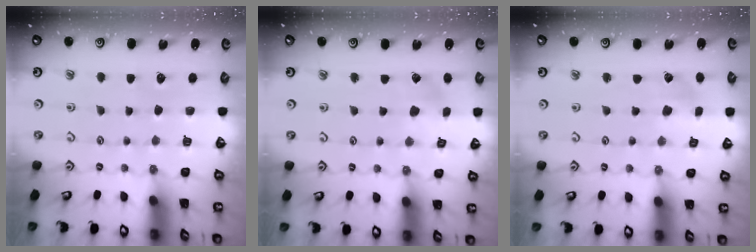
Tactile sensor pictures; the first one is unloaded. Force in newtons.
{"total": 2.9, "press": 2.9, "slide": 0.3}
{"total": 2.0, "press": 2.0, "slide": 0.4}